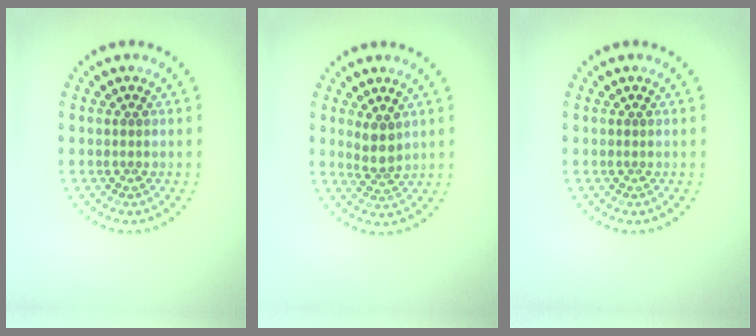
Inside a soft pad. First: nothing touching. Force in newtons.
{"total": 2.3, "press": 2.0, "slide": 1.1}
{"total": 0.0}